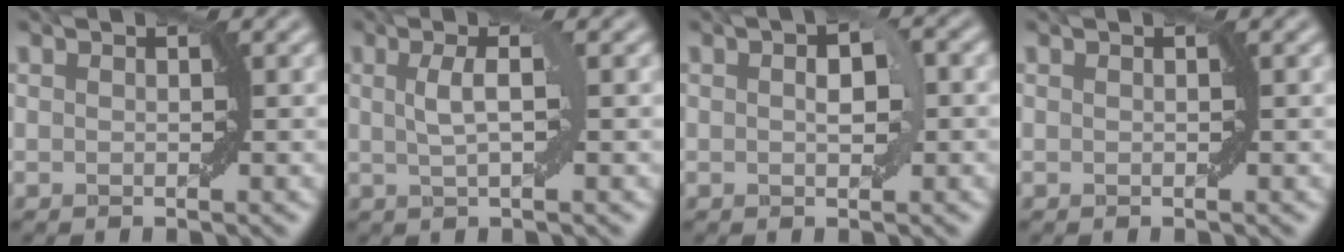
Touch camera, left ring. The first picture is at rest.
{"total": 2.6, "force": [0.5, 0.5, 2.5], "torque": [-0.046, 0.005, 0.008]}
{"total": 2.6, "force": [0.3, 1.2, 2.3], "torque": [-0.031, 0.005, 0.005]}
{"total": 0.0}